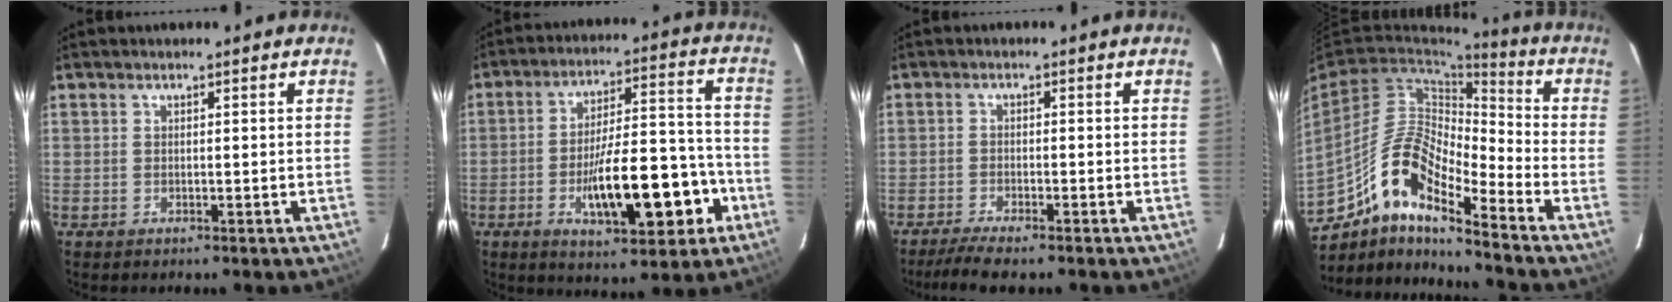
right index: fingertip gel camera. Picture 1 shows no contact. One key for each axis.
{"total": 15.8, "fx": -5.6, "fy": 4.4, "fz": 14.1, "tx": -0.222, "ty": 0.019, "tz": -0.077}
{"total": 5.5, "fx": -4.6, "fy": 0.4, "fz": 3.1, "tx": -0.052, "ty": -0.013, "tz": -0.077}
{"total": 13.7, "fx": -9.4, "fy": 3.0, "fz": 9.5, "tx": -0.178, "ty": 0.024, "tz": -0.165}